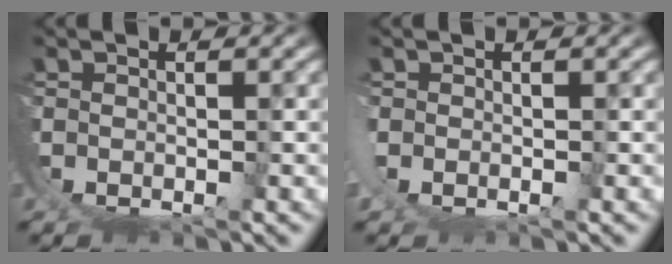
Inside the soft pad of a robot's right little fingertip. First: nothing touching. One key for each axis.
{"total": 0.9, "fx": 0.3, "fy": 0.2, "fz": 0.8, "tx": -0.028, "ty": -0.004, "tz": 0.008}